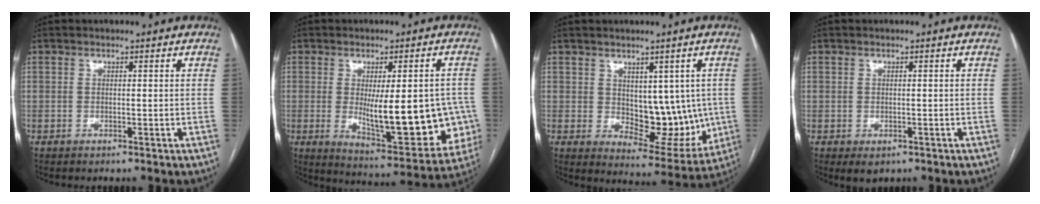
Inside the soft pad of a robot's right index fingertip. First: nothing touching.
{"total": 17.9, "force": [-1.9, 5.5, 17.0], "torque": [-0.197, -0.010, -0.001]}
{"total": 11.2, "force": [0.6, 6.3, 9.2], "torque": [-0.106, -0.004, 0.031]}
{"total": 2.1, "force": [-1.0, 1.3, 1.2], "torque": [-0.014, -0.002, -0.003]}